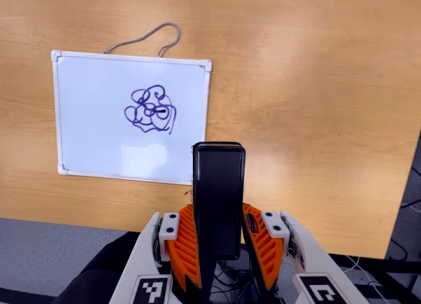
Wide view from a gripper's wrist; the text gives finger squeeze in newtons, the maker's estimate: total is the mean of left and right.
{"total": 4.6, "left": 3.0, "right": 6.2}